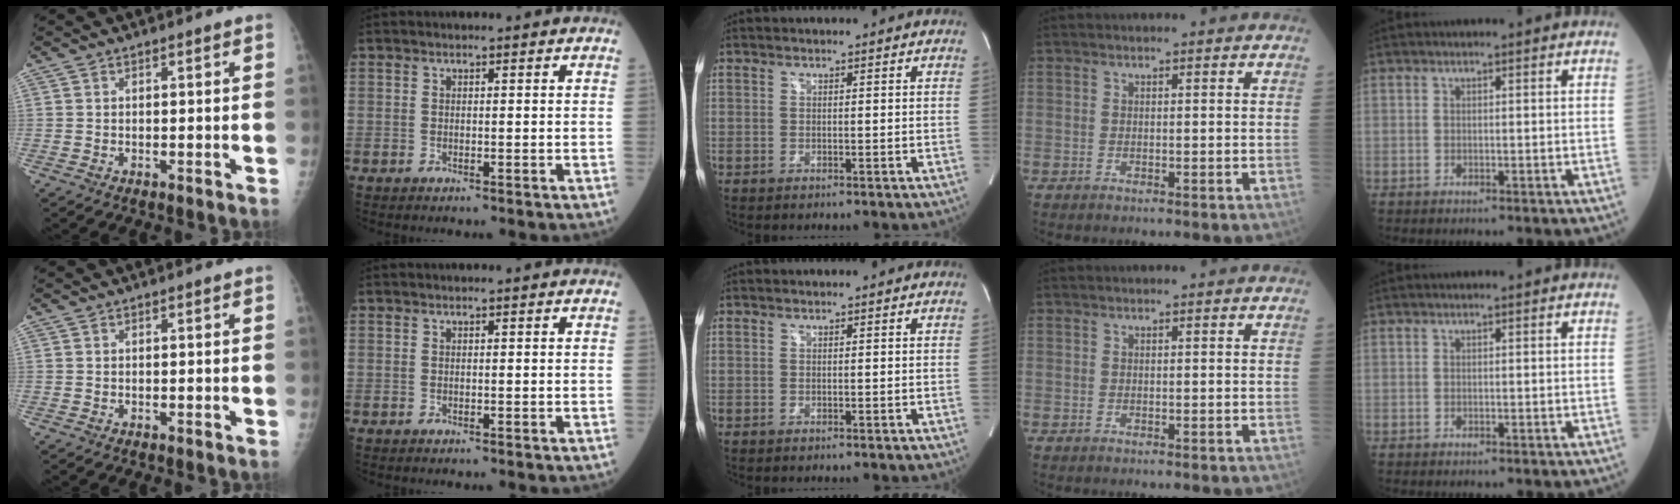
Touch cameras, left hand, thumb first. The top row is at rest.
{}